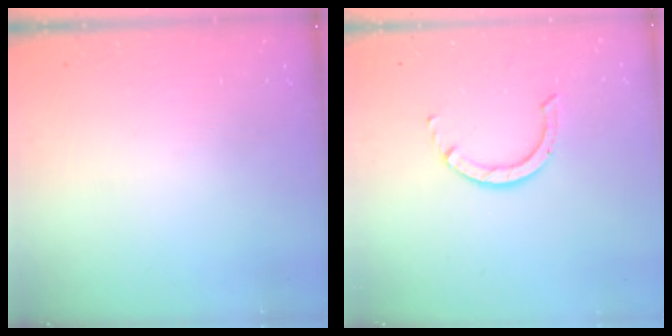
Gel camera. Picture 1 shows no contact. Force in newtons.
{"total": 3.5, "press": 3.5, "slide": 0.3}